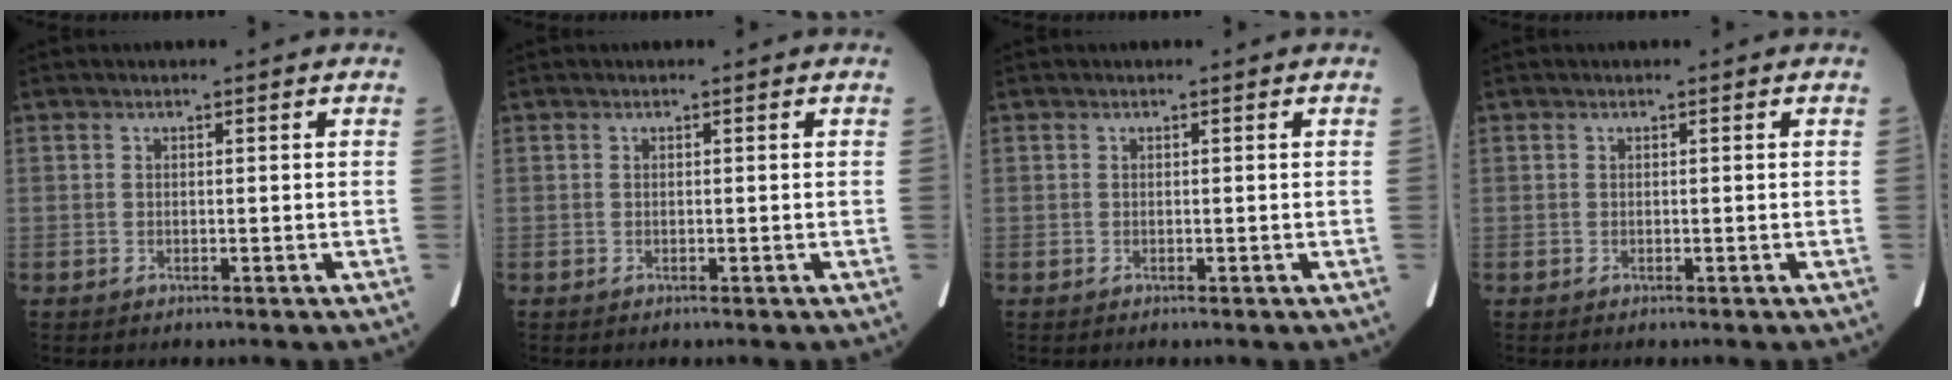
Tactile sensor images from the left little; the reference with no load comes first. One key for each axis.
{"total": 0.0}
{"total": 0.0}
{"total": 0.0}